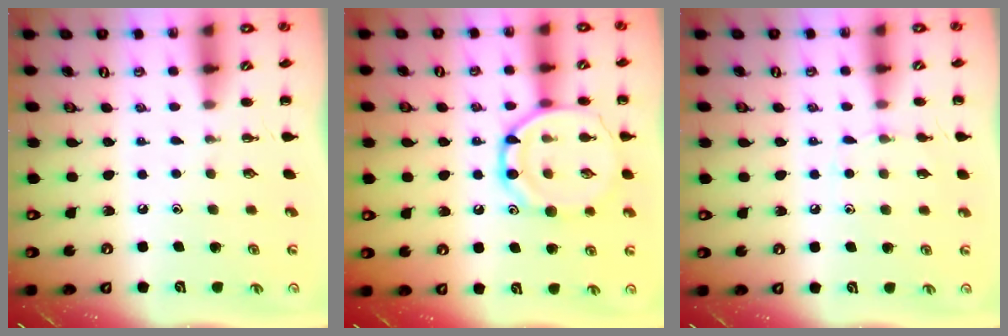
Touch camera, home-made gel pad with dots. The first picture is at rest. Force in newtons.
{"total": 15.2, "press": 15.2, "slide": 0.8}
{"total": 7.0, "press": 6.7, "slide": 1.8}